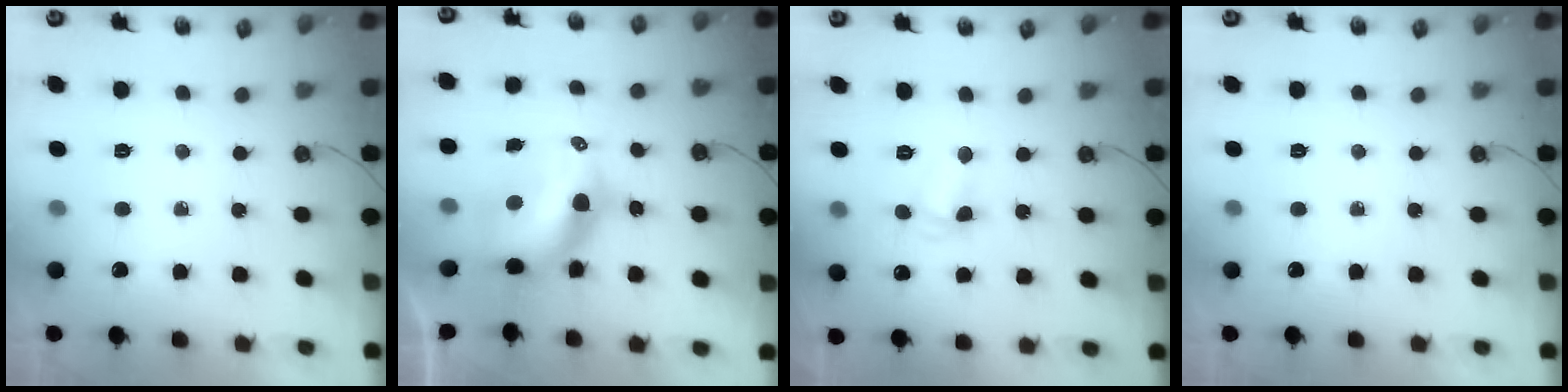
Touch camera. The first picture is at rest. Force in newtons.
{"total": 10.8, "press": 10.8, "slide": 0.8}
{"total": 3.6, "press": 3.5, "slide": 0.3}
{"total": 0.0}